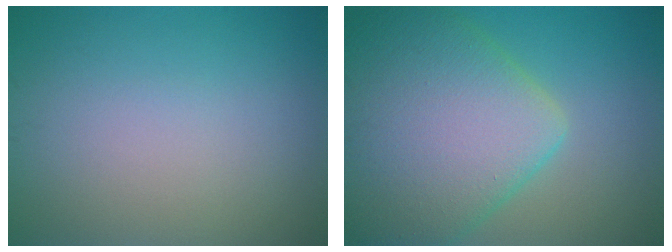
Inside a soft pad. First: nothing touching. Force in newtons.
{"total": 11.1, "press": 11.1, "slide": 0.5}